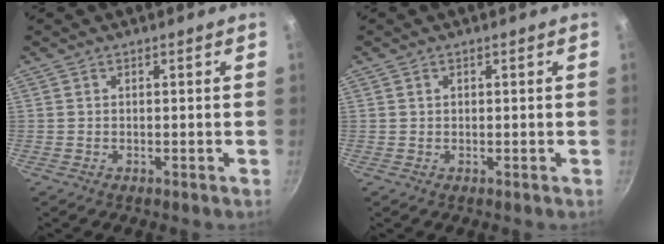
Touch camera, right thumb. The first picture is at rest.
{"total": 0.7, "force": [0.2, 0.6, 0.2], "torque": [-0.001, 0.004, 0.003]}